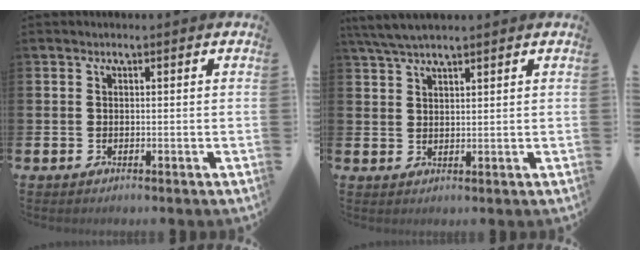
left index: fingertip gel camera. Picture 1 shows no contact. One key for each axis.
{"total": 3.8, "fx": 3.3, "fy": 0.6, "fz": 1.7, "tx": -0.049, "ty": -0.002, "tz": 0.063}